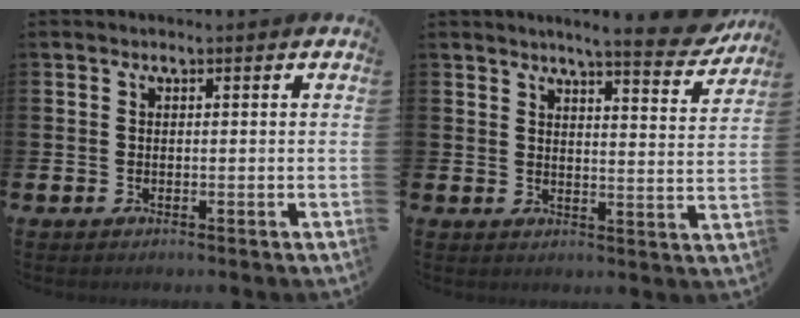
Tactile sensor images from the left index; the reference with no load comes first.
{"total": 6.1, "force": [5.6, 0.1, 2.4], "torque": [-0.042, -0.034, 0.091]}